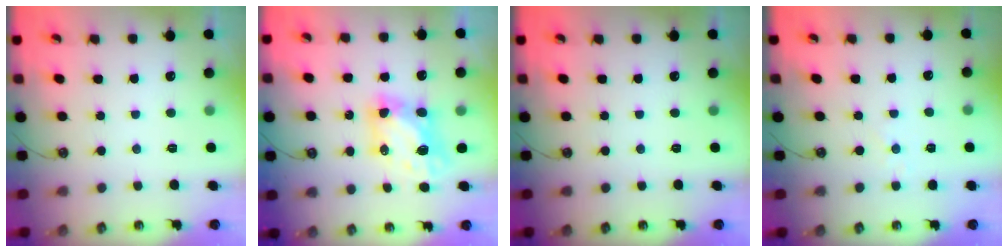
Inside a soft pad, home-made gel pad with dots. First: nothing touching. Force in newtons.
{"total": 7.7, "press": 7.6, "slide": 0.5}
{"total": 0.0}
{"total": 3.7, "press": 3.6, "slide": 0.4}